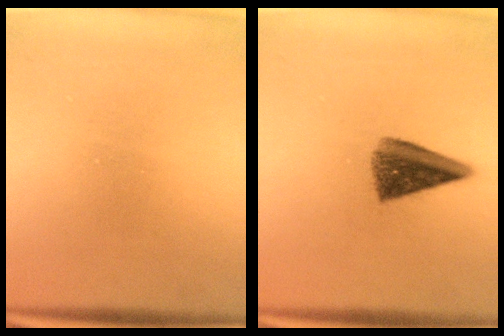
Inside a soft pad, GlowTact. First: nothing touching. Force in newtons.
{"total": 7.2}